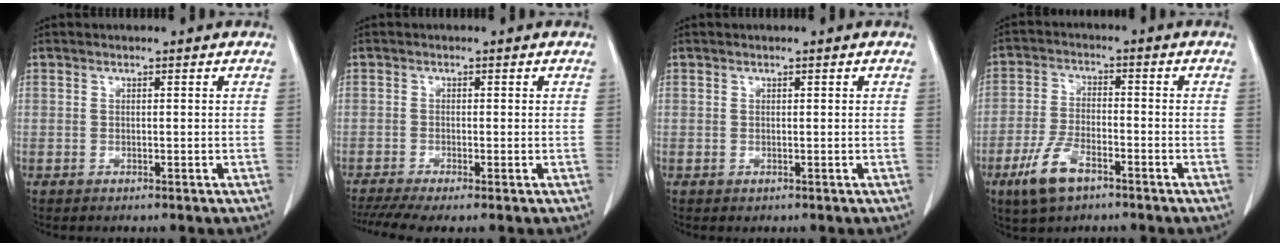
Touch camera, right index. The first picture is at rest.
{"total": 5.1, "force": [-3.4, 0.7, 3.8], "torque": [-0.069, -0.007, -0.062]}
{"total": 0.0}
{"total": 7.6, "force": [-4.6, 3.0, 5.3], "torque": [-0.119, -0.006, -0.085]}